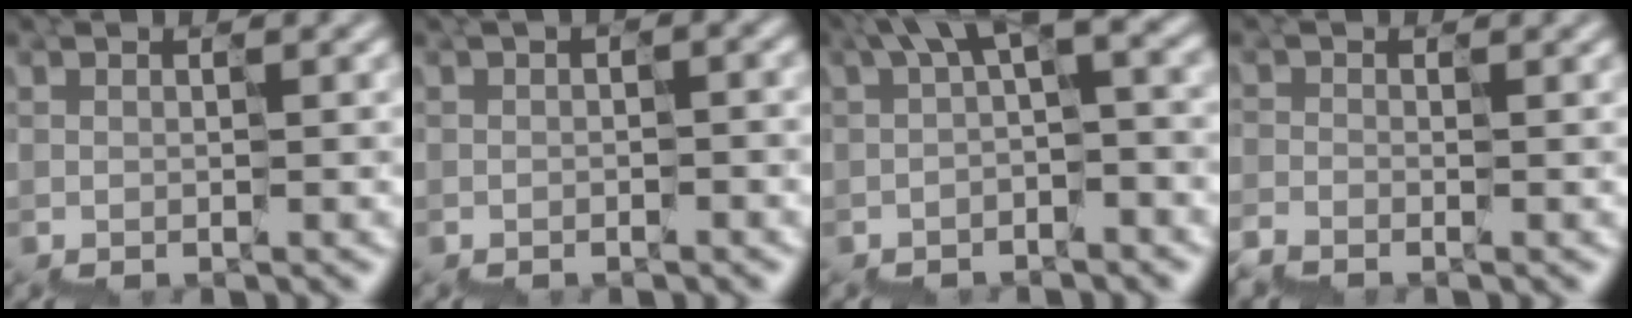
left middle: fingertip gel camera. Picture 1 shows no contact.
{"total": 1.6, "force": [-0.2, 0.9, 1.3], "torque": [-0.016, 0.012, -0.006]}
{"total": 4.9, "force": [1.4, 1.8, 4.3], "torque": [-0.072, 0.014, 0.015]}
{"total": 1.6, "force": [-1.4, -0.2, -0.5], "torque": [0.031, -0.001, -0.035]}